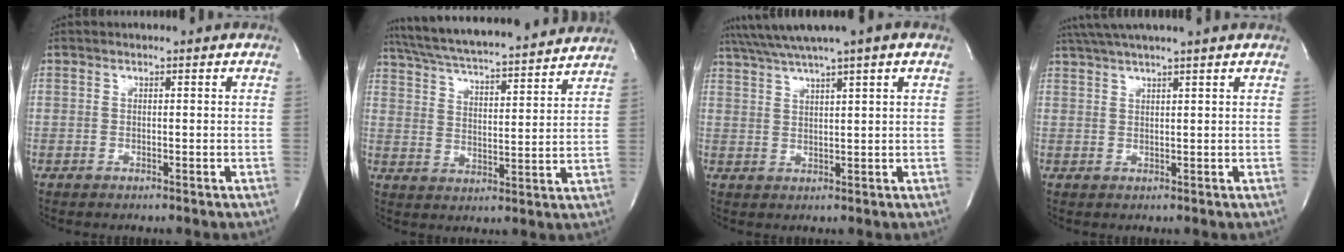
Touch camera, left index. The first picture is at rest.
{"total": 21.7, "force": [19.7, 1.6, 9.0], "torque": [-0.160, 0.009, 0.284]}
{"total": 8.6, "force": [6.5, -0.9, 5.5], "torque": [-0.100, 0.031, 0.101]}
{"total": 7.0, "force": [5.7, -1.6, 3.7], "torque": [-0.059, 0.023, 0.085]}